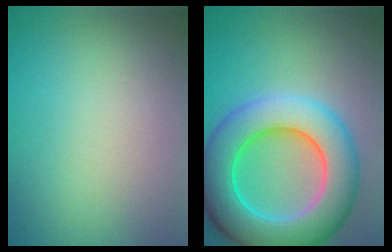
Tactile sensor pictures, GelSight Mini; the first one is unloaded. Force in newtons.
{"total": 10.6, "press": 10.6, "slide": 0.5}